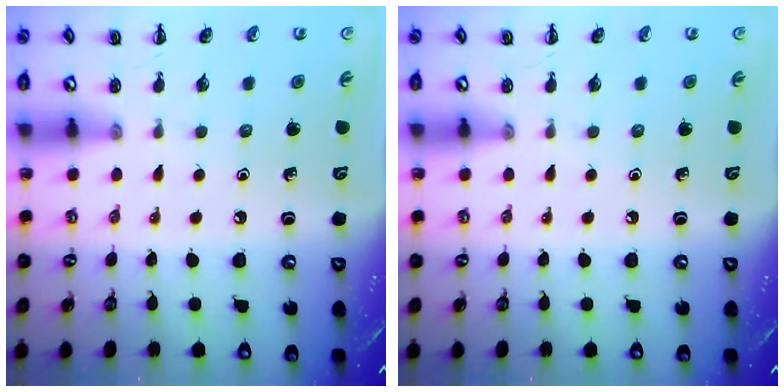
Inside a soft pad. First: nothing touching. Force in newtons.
{"total": 0.0}